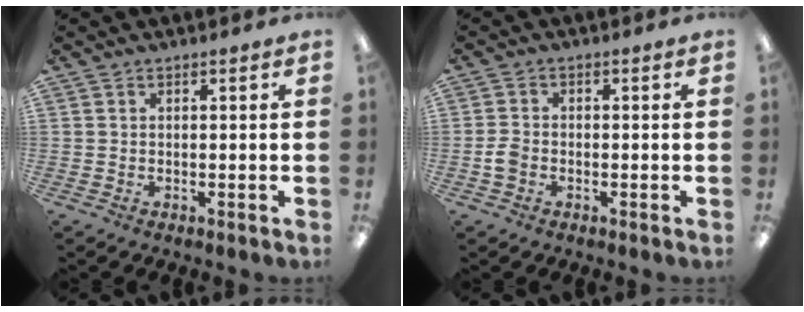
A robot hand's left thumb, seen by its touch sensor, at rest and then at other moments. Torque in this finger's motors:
{"motor_torque": [-0.24, 0.31, 0.24, -0.26, 0.08]}